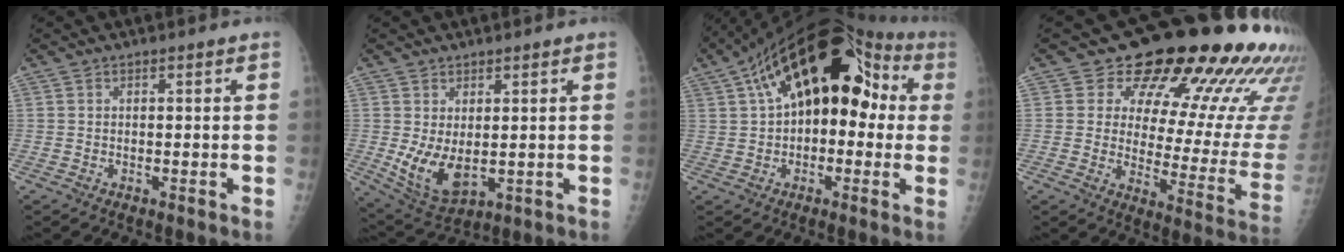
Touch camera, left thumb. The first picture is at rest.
{"total": 8.1, "force": [0.0, 4.9, 6.5], "torque": [-0.108, -0.019, 0.021]}
{"total": 21.8, "force": [4.4, 12.0, 17.6], "torque": [-0.243, 0.057, 0.058]}
{"total": 24.2, "force": [17.0, 10.5, 13.6], "torque": [-0.133, -0.094, 0.206]}